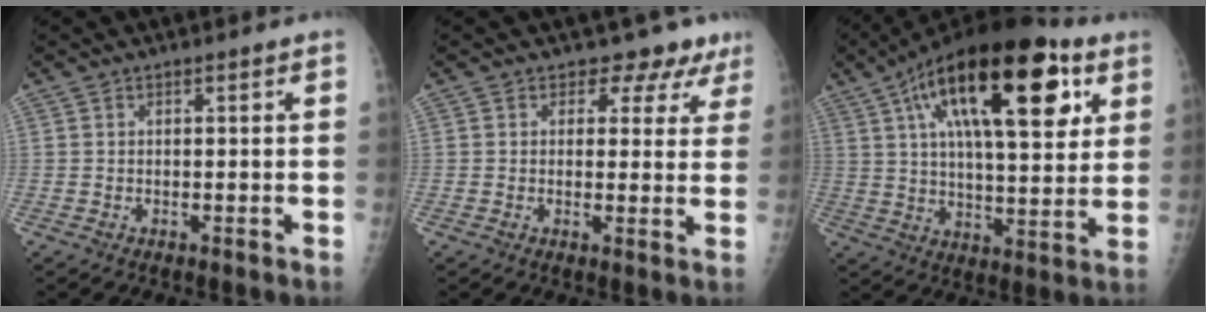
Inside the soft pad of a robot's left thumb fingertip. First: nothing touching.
{"total": 6.4, "force": [5.0, 4.0, 0.7], "torque": [0.032, -0.023, 0.042]}
{"total": 26.3, "force": [11.0, 10.5, 21.4], "torque": [-0.320, -0.006, 0.171]}